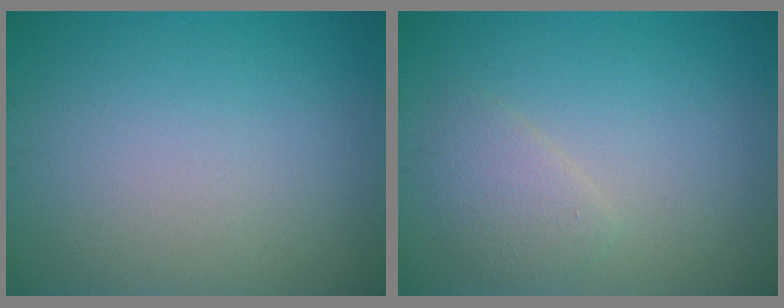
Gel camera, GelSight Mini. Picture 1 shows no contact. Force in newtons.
{"total": 2.1, "press": 2.1, "slide": 0.1}